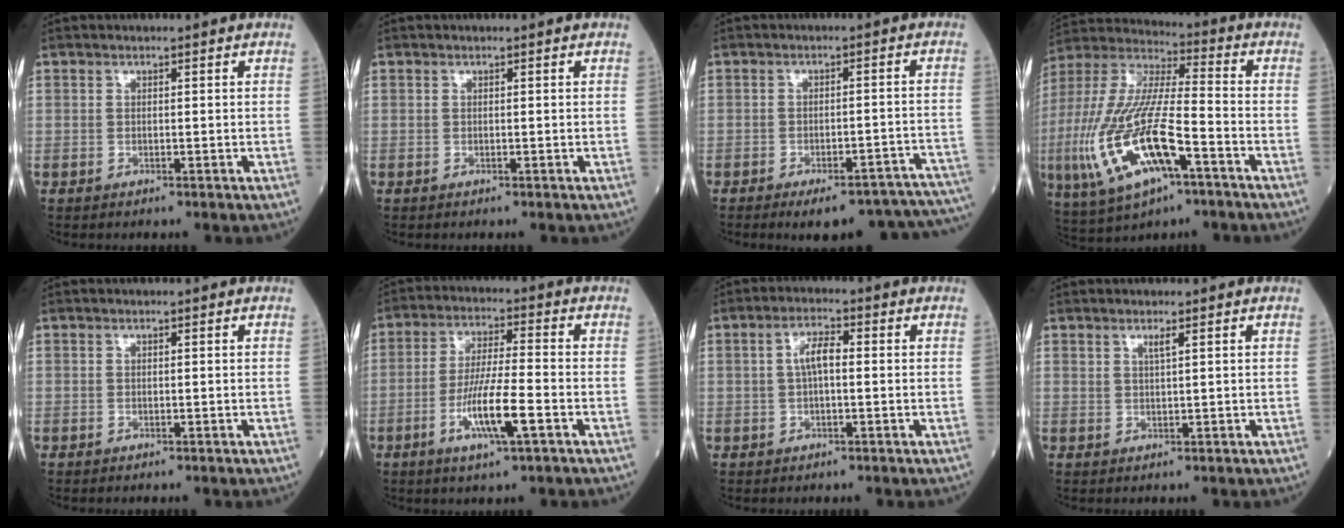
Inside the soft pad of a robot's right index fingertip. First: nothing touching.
{"total": 0.0}
{"total": 16.5, "force": [-15.0, 2.7, 6.4], "torque": [-0.010, 0.023, -0.175]}
{"total": 20.2, "force": [-7.0, 5.4, 18.1], "torque": [-0.416, -0.022, -0.123]}
{"total": 0.0}
{"total": 9.4, "force": [-3.4, 0.6, 8.7], "torque": [-0.168, -0.010, -0.065]}
{"total": 3.9, "force": [0.3, 1.2, 3.7], "torque": [-0.072, 0.014, 0.005]}
{"total": 1.4, "force": [0.9, -0.1, 1.0], "torque": [-0.021, -0.003, 0.016]}